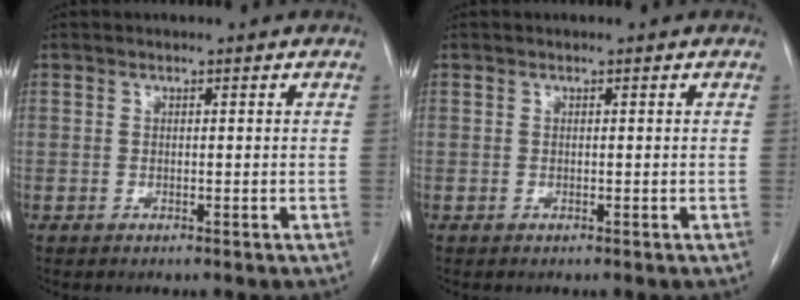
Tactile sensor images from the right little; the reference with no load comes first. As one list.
[{"total": 0.0}]